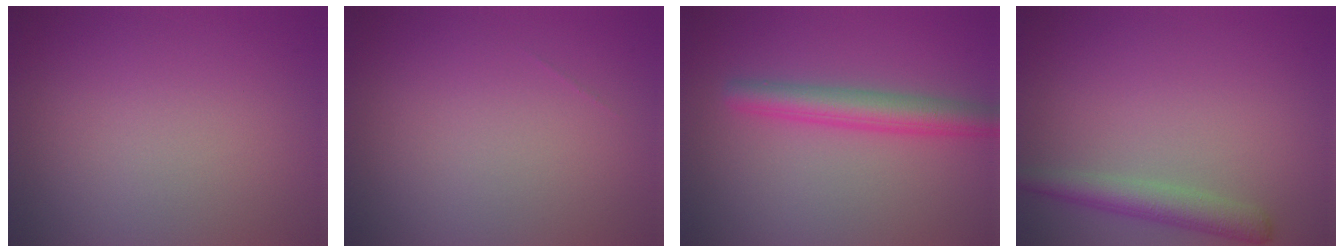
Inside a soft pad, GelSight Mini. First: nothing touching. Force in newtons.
{"total": 0.0}
{"total": 3.7, "press": 3.7, "slide": 0.1}
{"total": 3.0, "press": 3.0, "slide": 0.2}